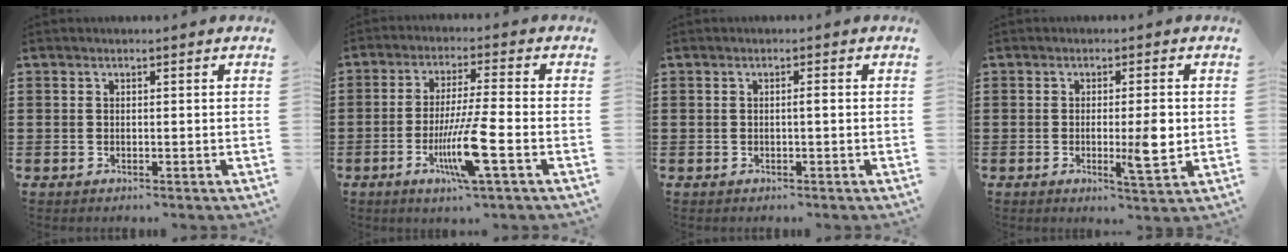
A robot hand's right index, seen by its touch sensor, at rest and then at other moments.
{"total": 9.5, "force": [-3.5, 0.4, 8.8], "torque": [-0.178, -0.019, -0.067]}
{"total": 0.8, "force": [-0.1, 0.0, 0.8], "torque": [-0.016, -0.001, -0.002]}
{"total": 5.4, "force": [-0.5, 0.9, 5.3], "torque": [-0.083, -0.004, -0.012]}